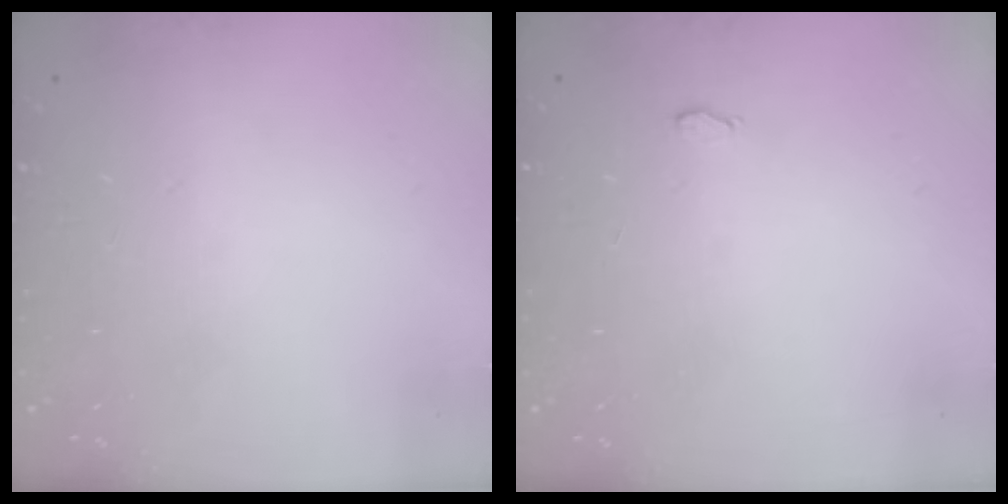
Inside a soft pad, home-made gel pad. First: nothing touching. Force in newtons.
{"total": 2.8, "press": 2.8, "slide": 0.3}